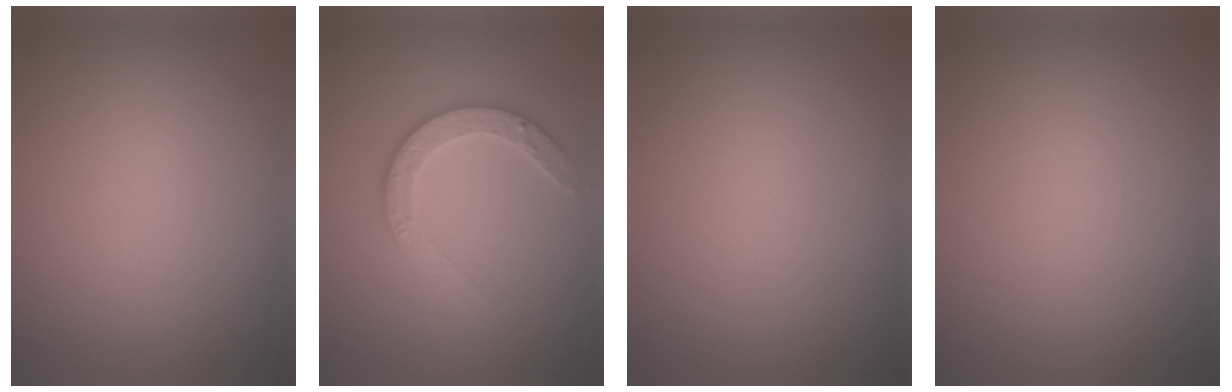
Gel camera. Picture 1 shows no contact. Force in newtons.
{"total": 3.3, "press": 2.8, "slide": 1.7}
{"total": 0.0}
{"total": 0.0}